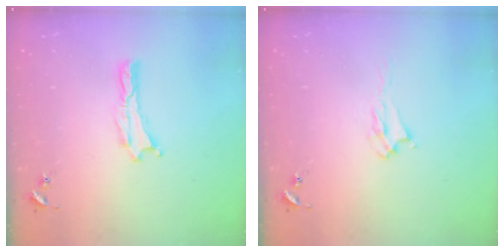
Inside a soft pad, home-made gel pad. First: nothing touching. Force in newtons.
{"total": 2.2, "press": 2.2, "slide": 0.4}